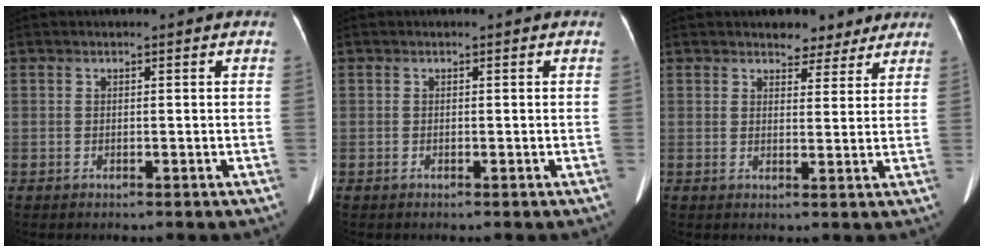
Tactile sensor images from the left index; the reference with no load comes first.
{"total": 0.0}
{"total": 4.4, "force": [3.7, 2.3, 0.8], "torque": [-0.003, 0.001, 0.046]}